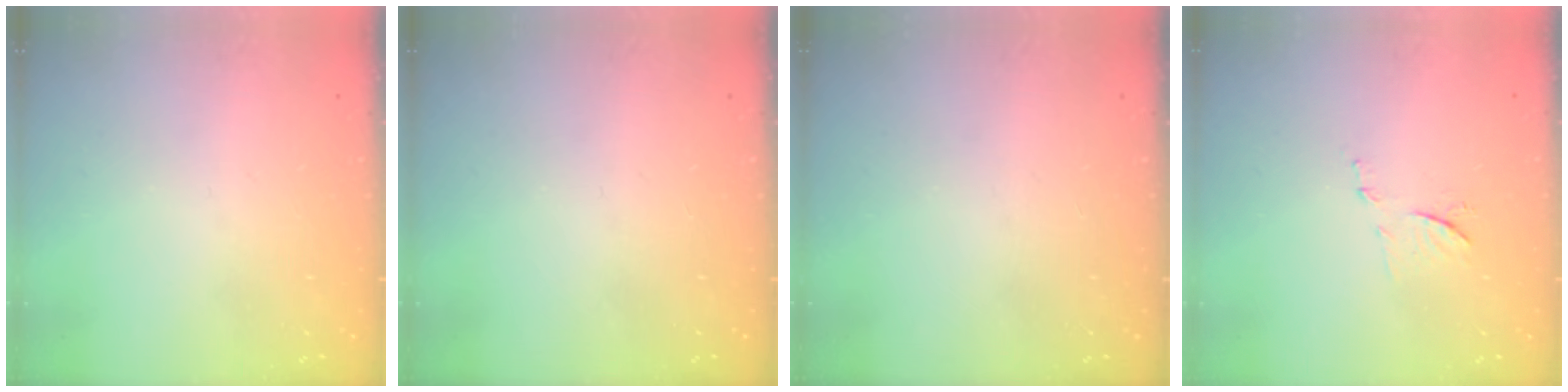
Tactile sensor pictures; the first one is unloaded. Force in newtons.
{"total": 0.0}
{"total": 0.0}
{"total": 7.2, "press": 7.1, "slide": 0.5}